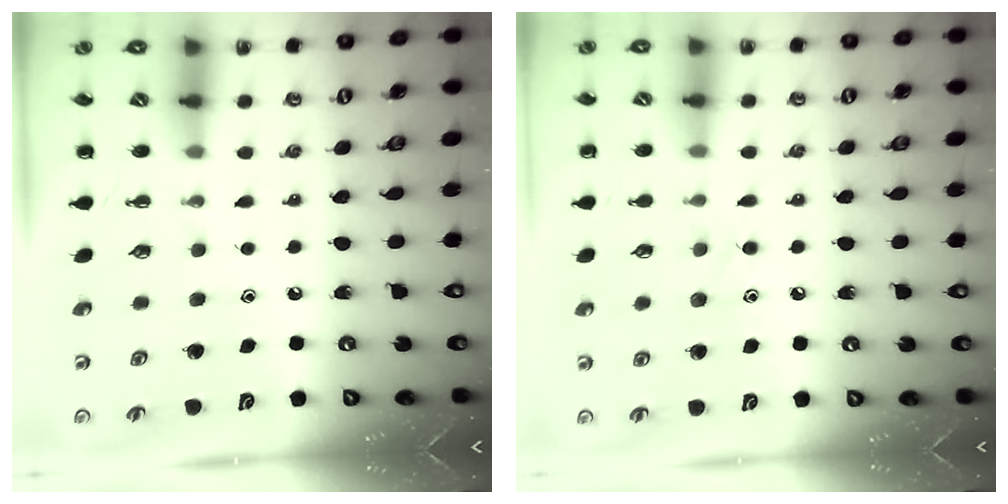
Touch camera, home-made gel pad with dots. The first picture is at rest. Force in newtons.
{"total": 7.2, "press": 6.8, "slide": 2.4}